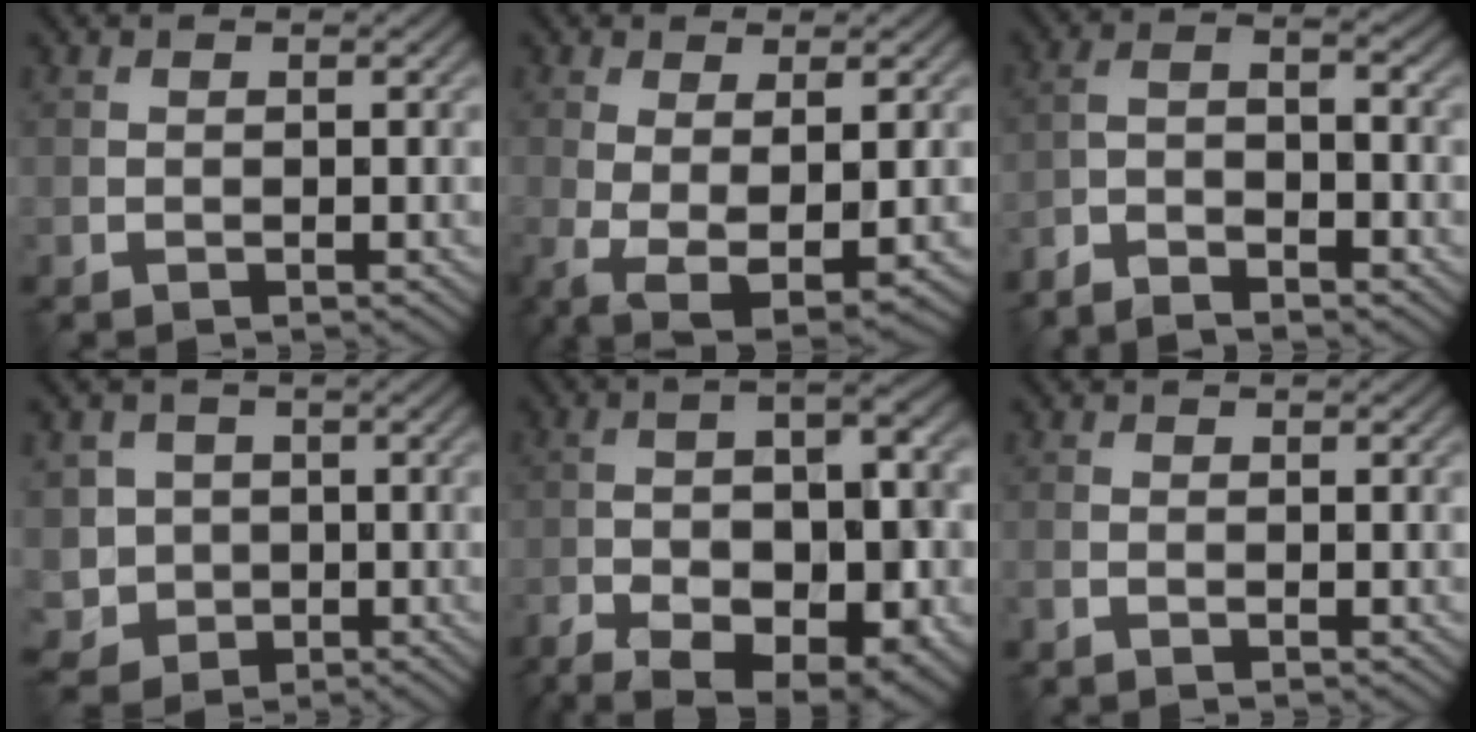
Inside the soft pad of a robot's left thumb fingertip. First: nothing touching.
{"total": 6.0, "force": [-0.9, 2.2, 5.5], "torque": [-0.123, -0.019, -0.007]}
{"total": 5.2, "force": [-4.0, 0.8, 3.3], "torque": [-0.065, -0.002, -0.081]}
{"total": 4.7, "force": [-0.1, 4.6, 1.2], "torque": [-0.040, -0.013, -0.011]}
{"total": 16.6, "force": [-7.9, 6.4, 13.1], "torque": [-0.216, -0.019, -0.110]}
{"total": 1.0, "force": [-0.5, 0.1, 0.8], "torque": [-0.018, 0.001, -0.013]}